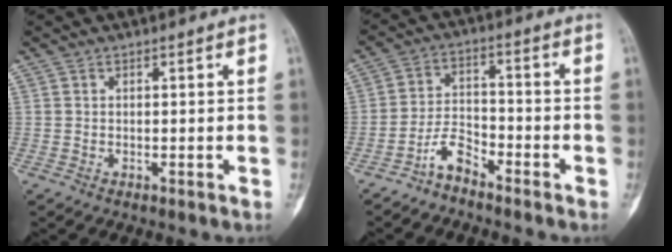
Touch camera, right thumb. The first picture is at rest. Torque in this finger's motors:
{"motor_torque": [1.39, 0.22, 0.57, -1.01, 0.00]}